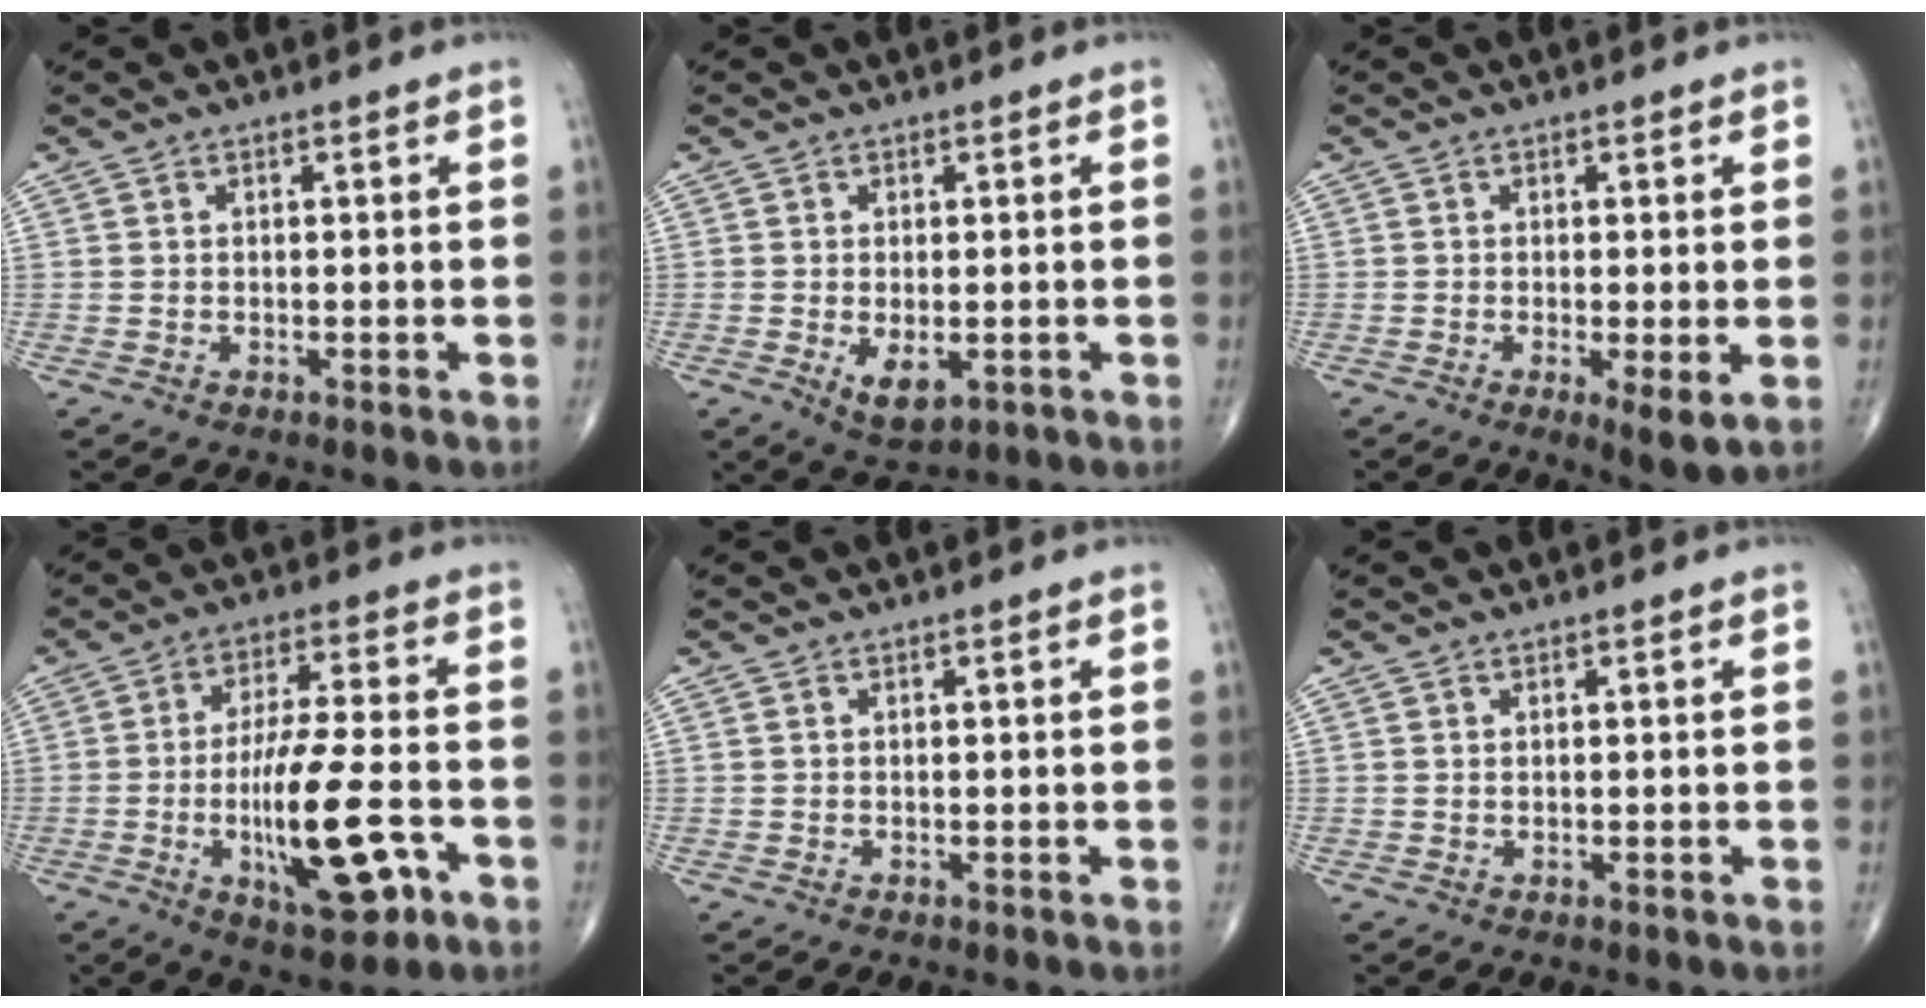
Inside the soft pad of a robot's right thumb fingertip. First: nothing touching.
{"total": 4.6, "force": [-1.1, 2.2, 3.8], "torque": [-0.058, -0.012, -0.009]}
{"total": 4.1, "force": [-0.8, 0.9, 3.9], "torque": [-0.069, -0.017, -0.017]}
{"total": 16.2, "force": [-4.8, 4.9, 14.7], "torque": [-0.249, 0.014, -0.072]}
{"total": 0.0}
{"total": 0.0}